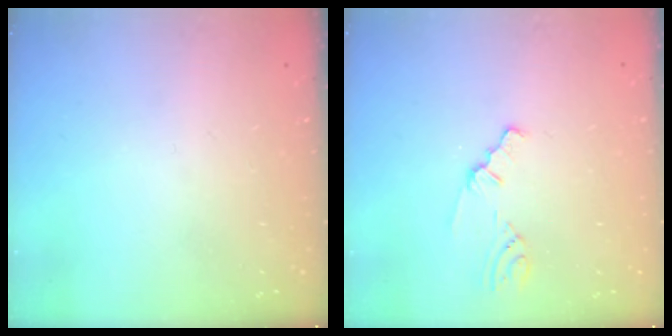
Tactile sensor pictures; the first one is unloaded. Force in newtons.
{"total": 1.8, "press": 1.7, "slide": 0.3}